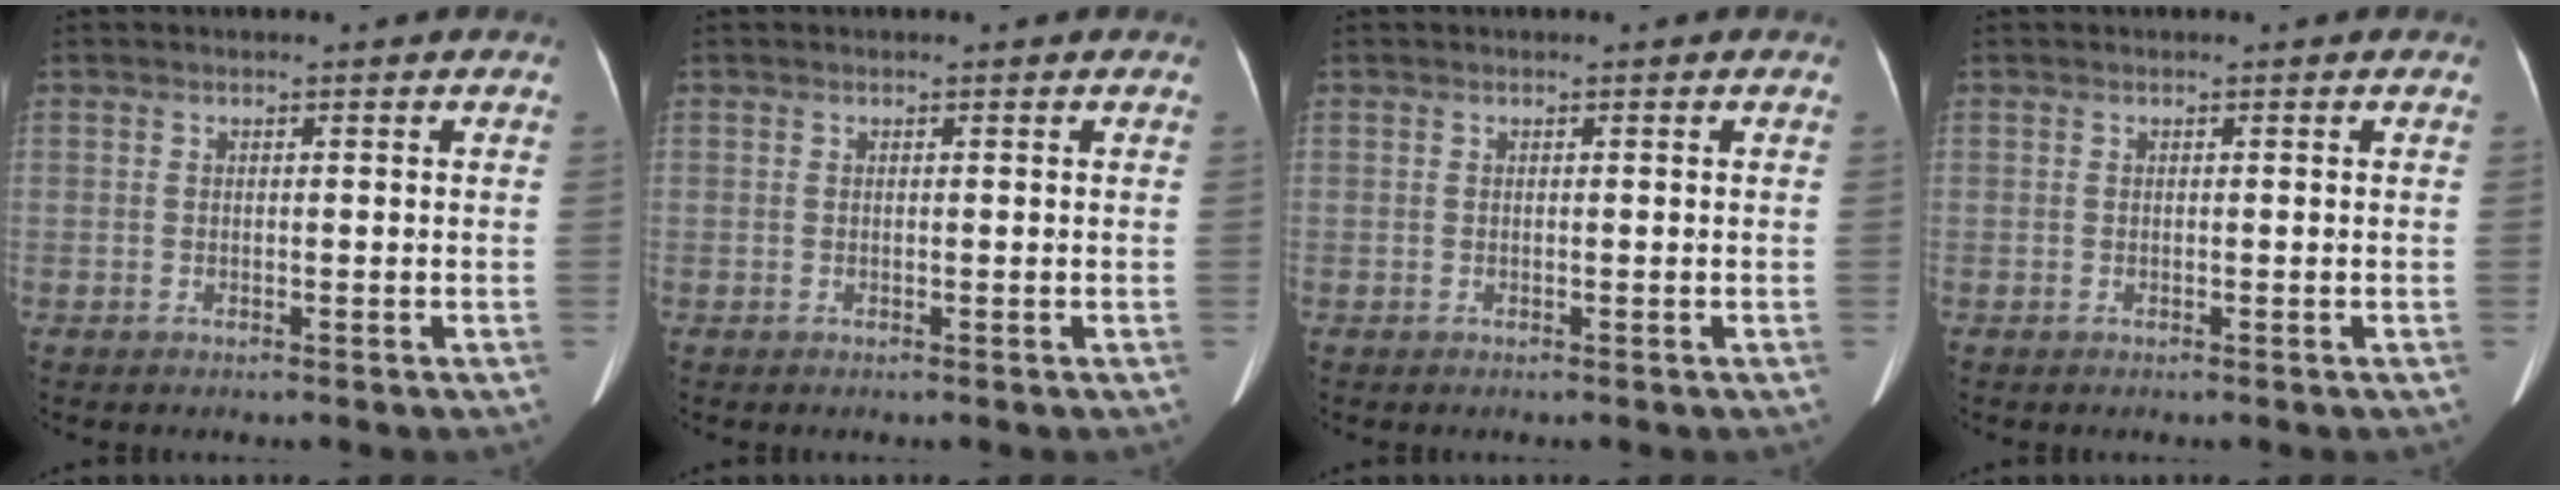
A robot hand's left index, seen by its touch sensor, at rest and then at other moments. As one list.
[{"total": 0.0}, {"total": 0.0}, {"total": 0.0}]